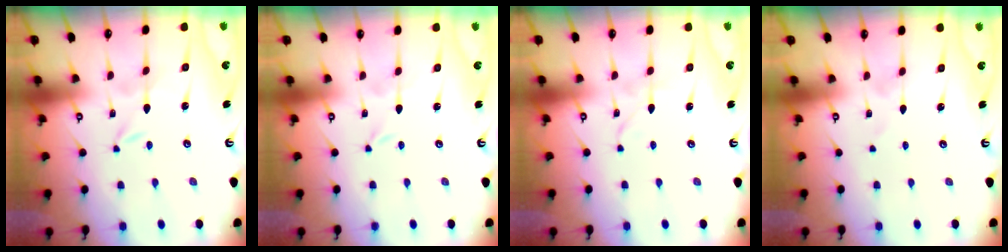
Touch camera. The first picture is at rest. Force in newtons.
{"total": 0.0}
{"total": 1.8, "press": 1.7, "slide": 0.2}
{"total": 0.0}